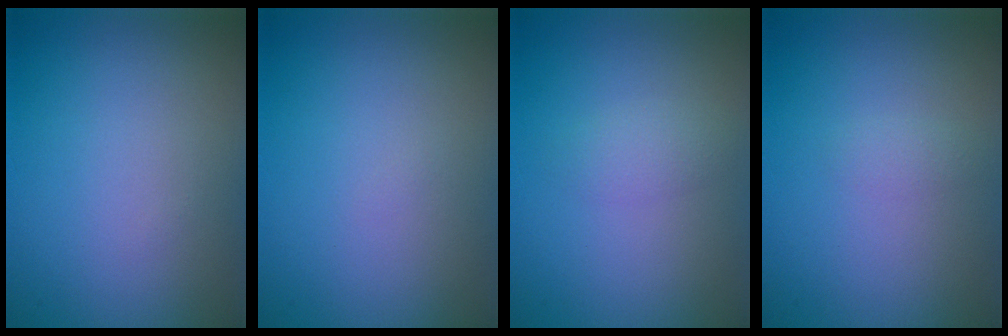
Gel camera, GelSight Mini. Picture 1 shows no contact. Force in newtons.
{"total": 0.0}
{"total": 1.4, "press": 1.4, "slide": 0.0}
{"total": 0.7, "press": 0.7, "slide": 0.0}